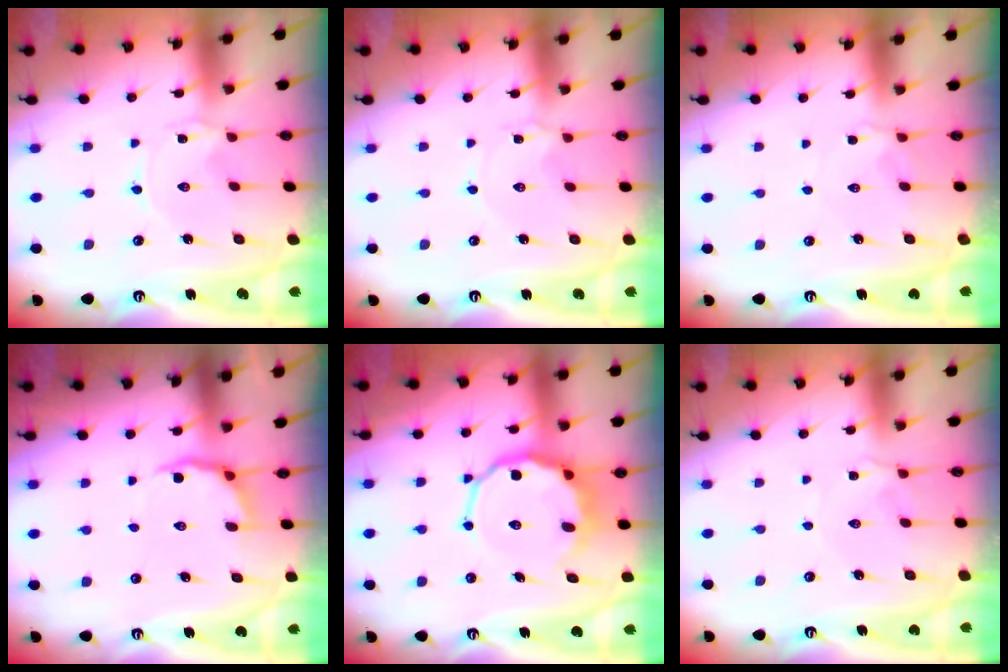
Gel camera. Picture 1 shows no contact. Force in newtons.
{"total": 2.8, "press": 2.8, "slide": 0.3}
{"total": 2.7, "press": 2.6, "slide": 0.6}
{"total": 3.6, "press": 2.7, "slide": 2.3}
{"total": 10.1, "press": 9.5, "slide": 3.3}
{"total": 2.2, "press": 2.1, "slide": 0.4}